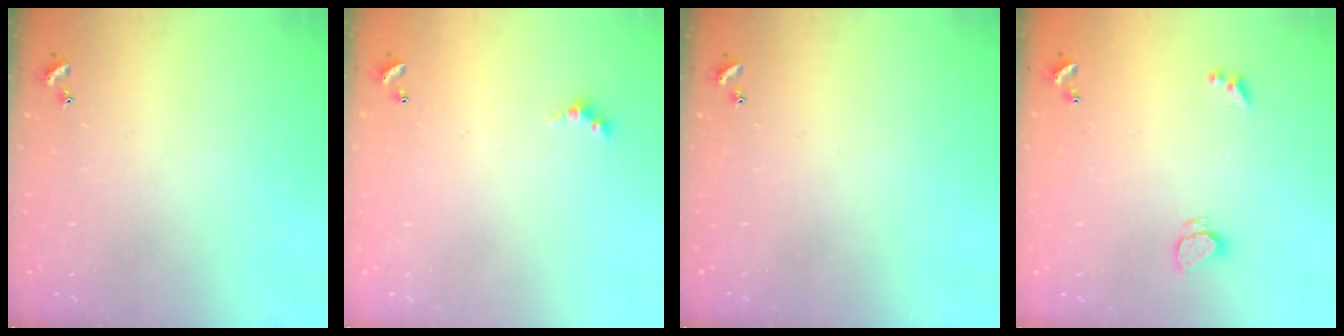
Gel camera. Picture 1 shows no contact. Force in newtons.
{"total": 2.6, "press": 2.5, "slide": 0.6}
{"total": 0.0}
{"total": 1.7, "press": 1.7, "slide": 0.2}